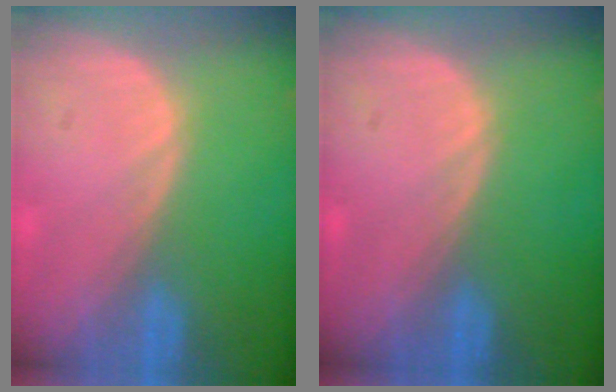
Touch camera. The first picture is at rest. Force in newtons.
{"total": 0.0}